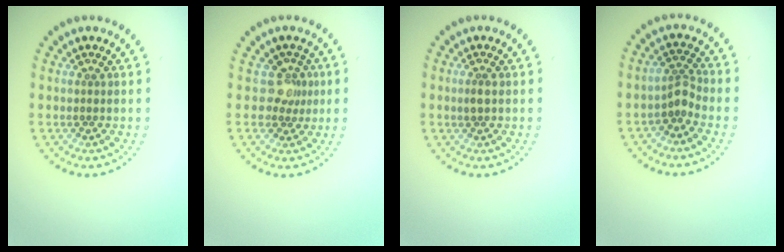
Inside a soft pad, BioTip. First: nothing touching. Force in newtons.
{"total": 2.0, "press": 1.6, "slide": 1.3}
{"total": 1.1, "press": 1.1, "slide": 0.1}
{"total": 2.0, "press": 1.3, "slide": 1.5}